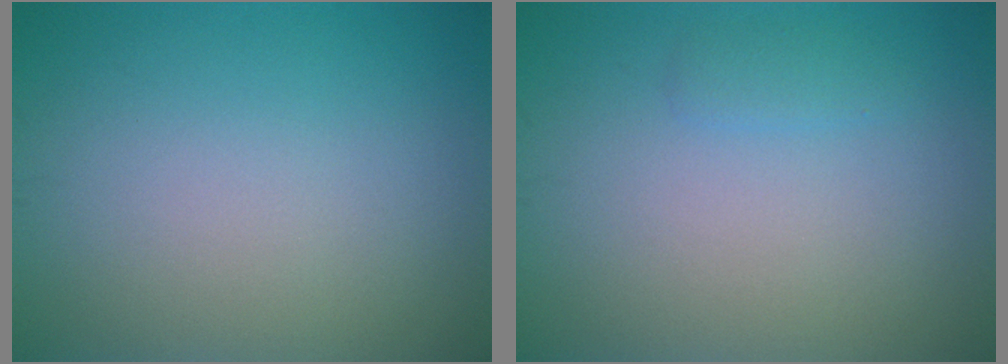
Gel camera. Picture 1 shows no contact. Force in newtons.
{"total": 0.8, "press": 0.8, "slide": 0.1}